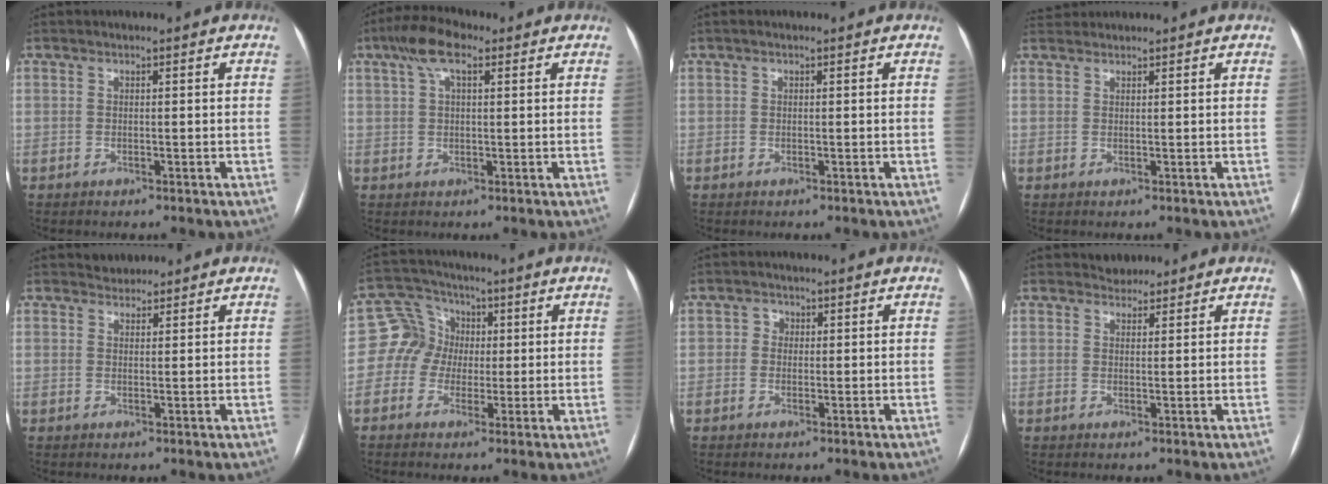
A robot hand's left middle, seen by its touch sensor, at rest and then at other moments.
{"total": 6.2, "force": [3.2, 2.3, 4.8], "torque": [-0.098, 0.029, 0.056]}
{"total": 0.0}
{"total": 1.9, "force": [1.8, 0.2, -0.2], "torque": [-0.007, 0.021, 0.039]}
{"total": 1.8, "force": [1.6, 0.8, -0.3], "torque": [0.004, 0.008, 0.024]}
{"total": 6.1, "force": [0.2, 5.9, 1.3], "torque": [-0.029, 0.031, -0.001]}
{"total": 1.6, "force": [0.2, 1.5, 0.5], "torque": [-0.003, 0.003, 0.000]}
{"total": 2.0, "force": [1.8, 1.0, -0.2], "torque": [0.002, 0.006, 0.026]}